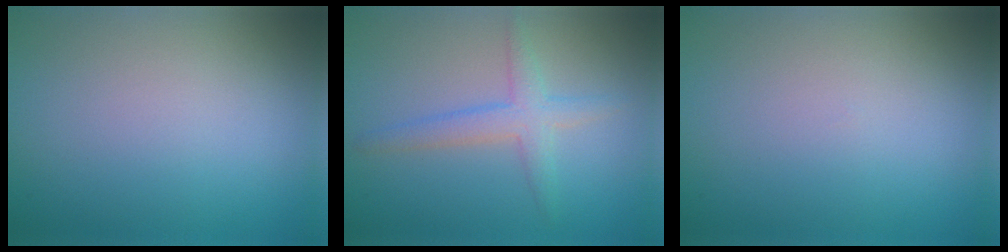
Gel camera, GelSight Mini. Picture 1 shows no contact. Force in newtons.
{"total": 2.8, "press": 2.7, "slide": 0.2}
{"total": 0.0}